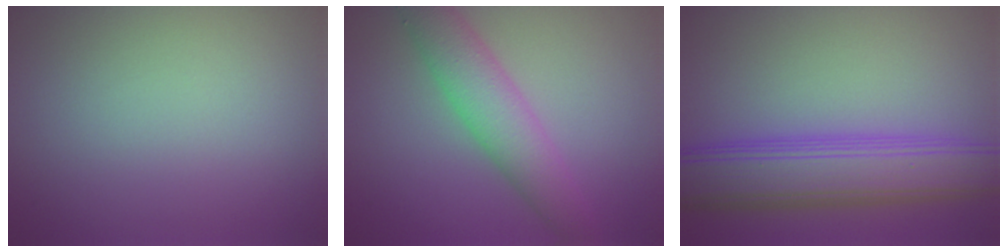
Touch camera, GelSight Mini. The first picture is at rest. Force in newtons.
{"total": 4.8, "press": 4.8, "slide": 0.1}
{"total": 9.2, "press": 9.2, "slide": 0.3}